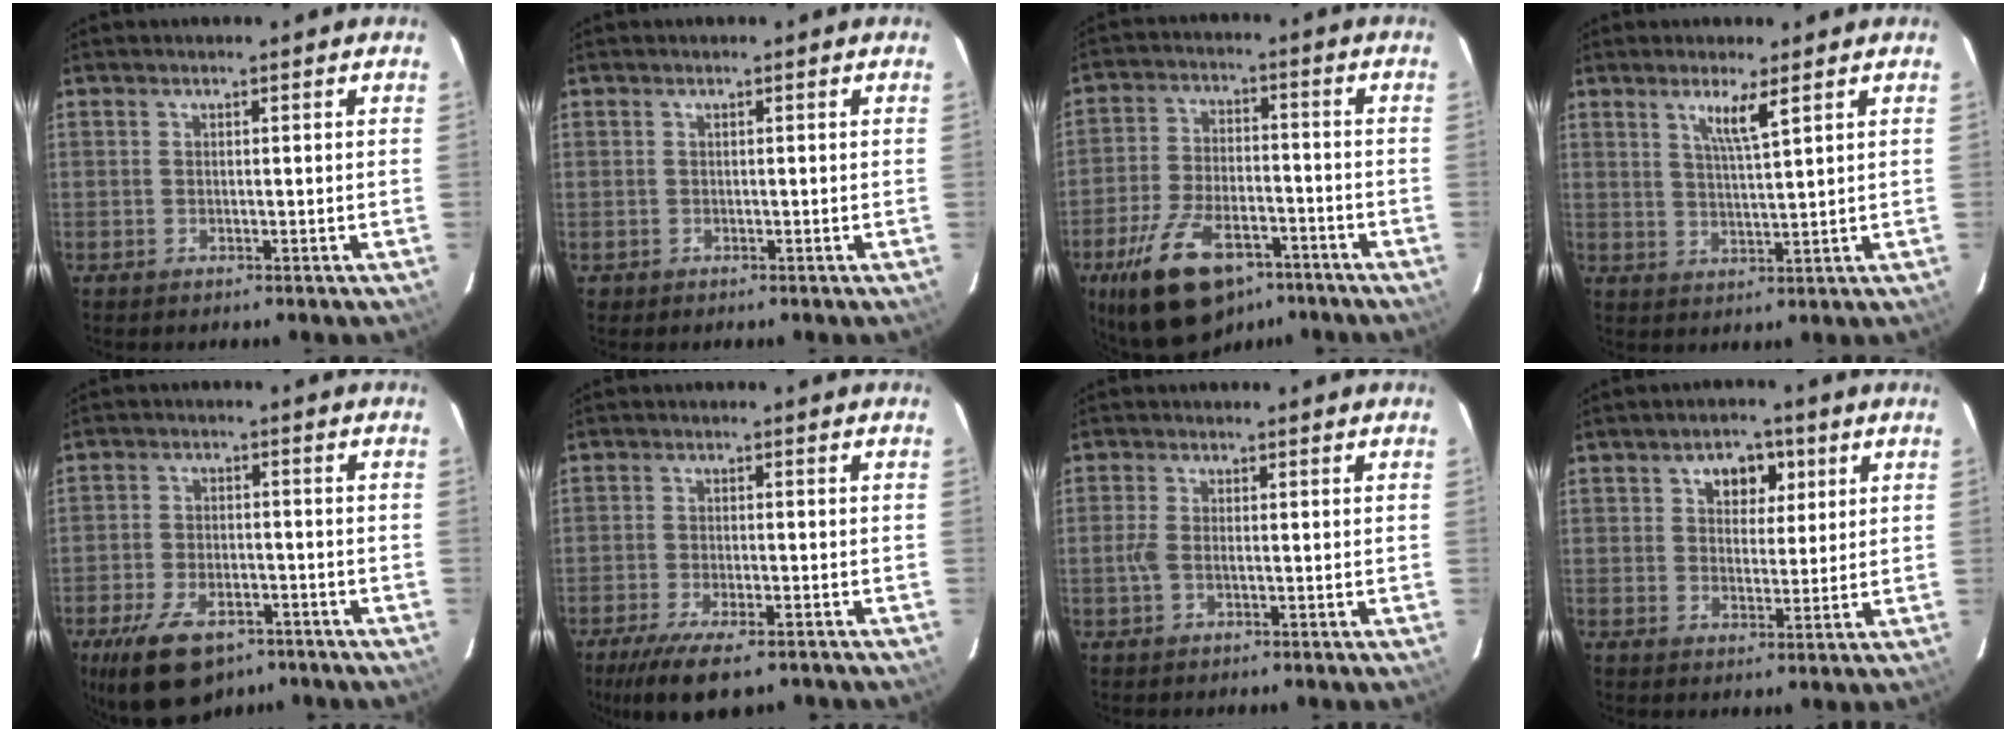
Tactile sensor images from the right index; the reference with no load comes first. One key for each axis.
{"total": 1.0, "fx": -0.2, "fy": 1.0, "fz": -0.1, "tx": 0.001, "ty": 0.004, "tz": 0.000}
{"total": 17.2, "fx": -11.0, "fy": 8.5, "fz": 10.2, "tx": -0.210, "ty": -0.013, "tz": -0.181}
{"total": 4.6, "fx": 2.7, "fy": -0.1, "fz": 3.7, "tx": -0.070, "ty": -0.005, "tz": 0.050}
{"total": 13.5, "fx": -8.7, "fy": 6.8, "fz": 7.8, "tx": -0.171, "ty": -0.016, "tz": -0.141}
{"total": 11.0, "fx": -8.1, "fy": 3.1, "fz": 6.7, "tx": -0.149, "ty": -0.034, "tz": -0.136}
{"total": 2.5, "fx": -0.5, "fy": 0.9, "fz": 2.2, "tx": -0.052, "ty": 0.000, "tz": -0.012}
{"total": 5.9, "fx": 2.5, "fy": 4.2, "fz": 3.3, "tx": -0.048, "ty": 0.012, "tz": 0.038}